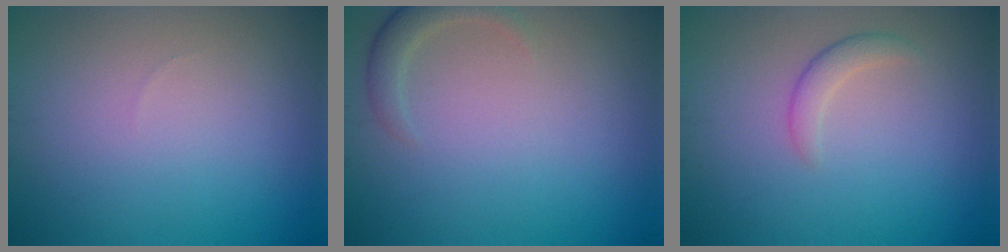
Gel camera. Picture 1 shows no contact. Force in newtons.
{"total": 2.0, "press": 2.0, "slide": 0.2}
{"total": 1.7, "press": 1.7, "slide": 0.1}